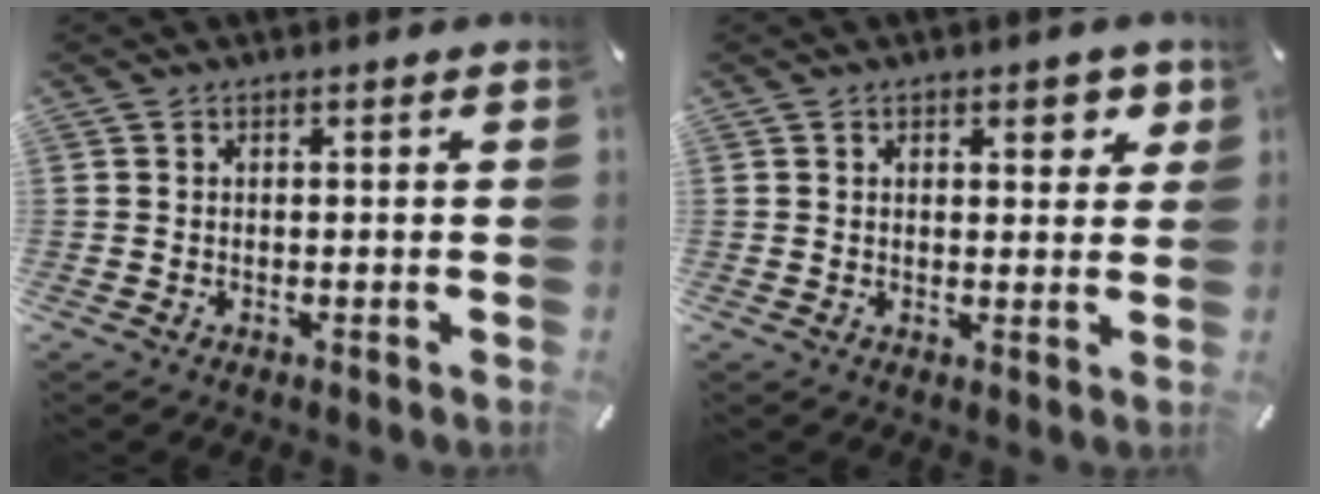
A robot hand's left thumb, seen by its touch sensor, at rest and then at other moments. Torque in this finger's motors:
{"motor_torque": [0.89, 0.59, 0.11, -0.53, 0.09]}